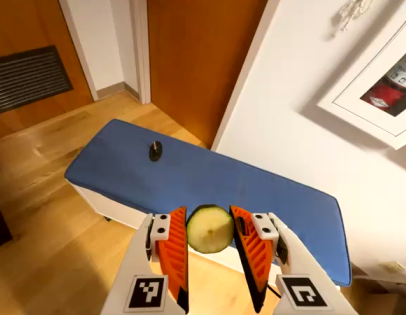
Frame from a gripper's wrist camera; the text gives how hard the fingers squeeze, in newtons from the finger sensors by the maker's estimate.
{"total": 11.3, "left": 12.0, "right": 10.7}